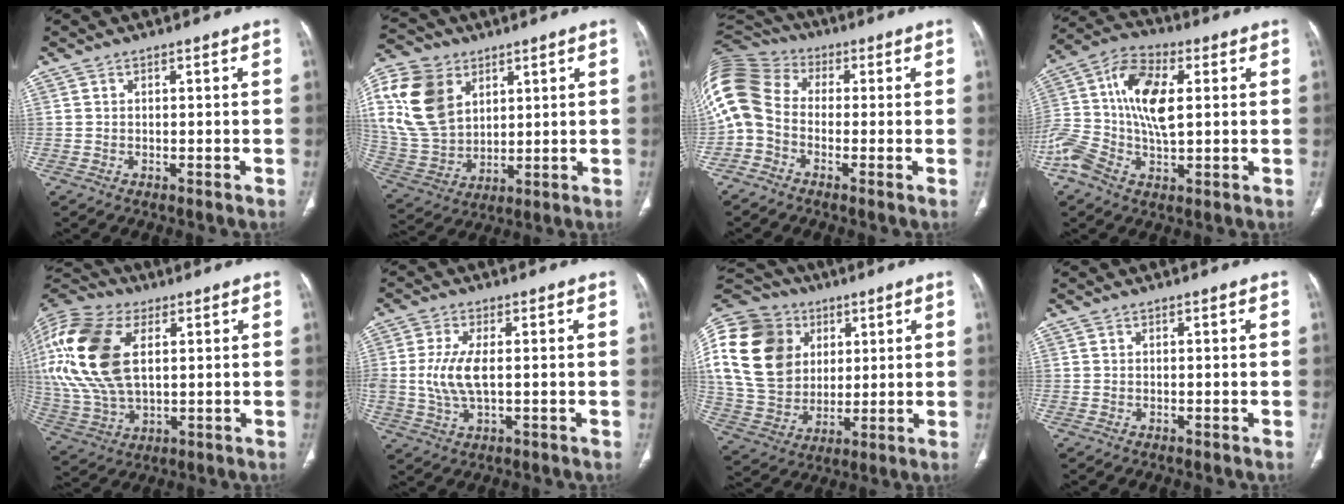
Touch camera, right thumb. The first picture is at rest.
{"total": 20.0, "force": [6.8, 14.3, 12.2], "torque": [-0.250, -0.010, 0.139]}
{"total": 15.2, "force": [-1.7, 12.1, 9.0], "torque": [-0.207, 0.055, -0.048]}
{"total": 15.9, "force": [1.1, 8.5, 13.4], "torque": [-0.284, 0.023, 0.016]}
{"total": 23.7, "force": [5.7, 13.8, 18.4], "torque": [-0.419, -0.006, 0.107]}
{"total": 7.2, "force": [0.3, 3.0, 6.5], "torque": [-0.155, -0.004, 0.008]}
{"total": 27.6, "force": [7.6, 21.5, 15.6], "torque": [-0.333, 0.033, 0.151]}
{"total": 0.0}